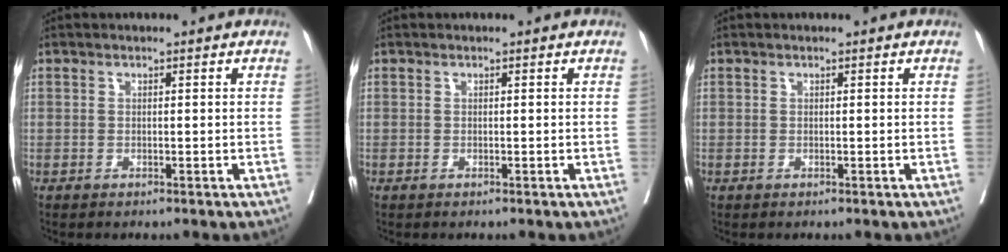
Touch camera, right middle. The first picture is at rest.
{"total": 0.0}
{"total": 0.0}